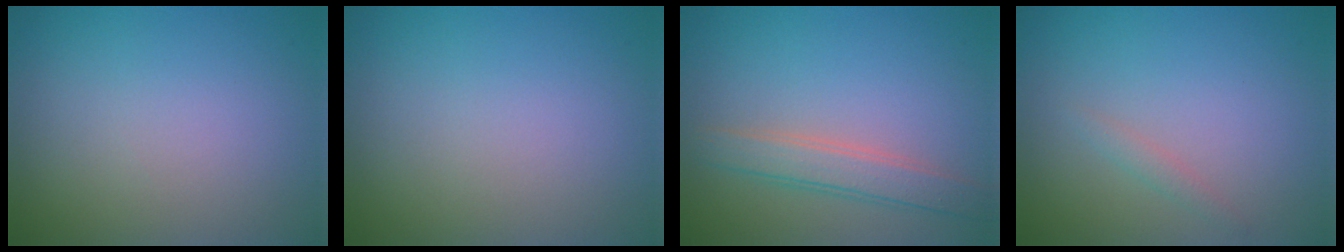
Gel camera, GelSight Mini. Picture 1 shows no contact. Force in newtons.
{"total": 0.0}
{"total": 3.0, "press": 3.0, "slide": 0.2}
{"total": 0.9, "press": 0.9, "slide": 0.1}